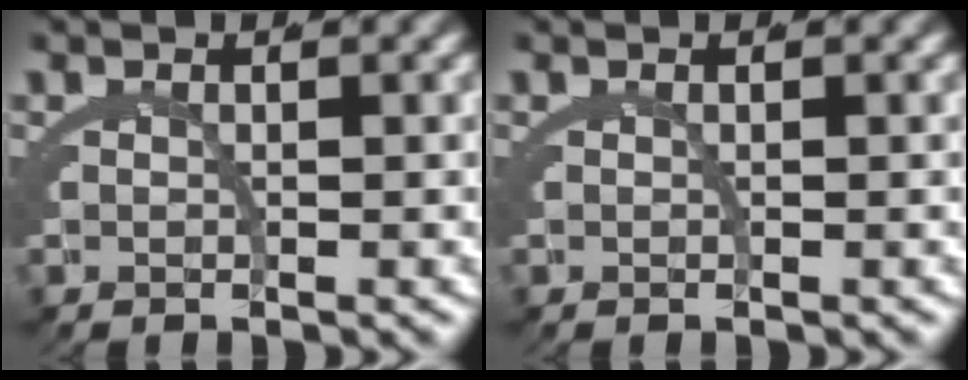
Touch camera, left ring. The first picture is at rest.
{"total": 0.0}